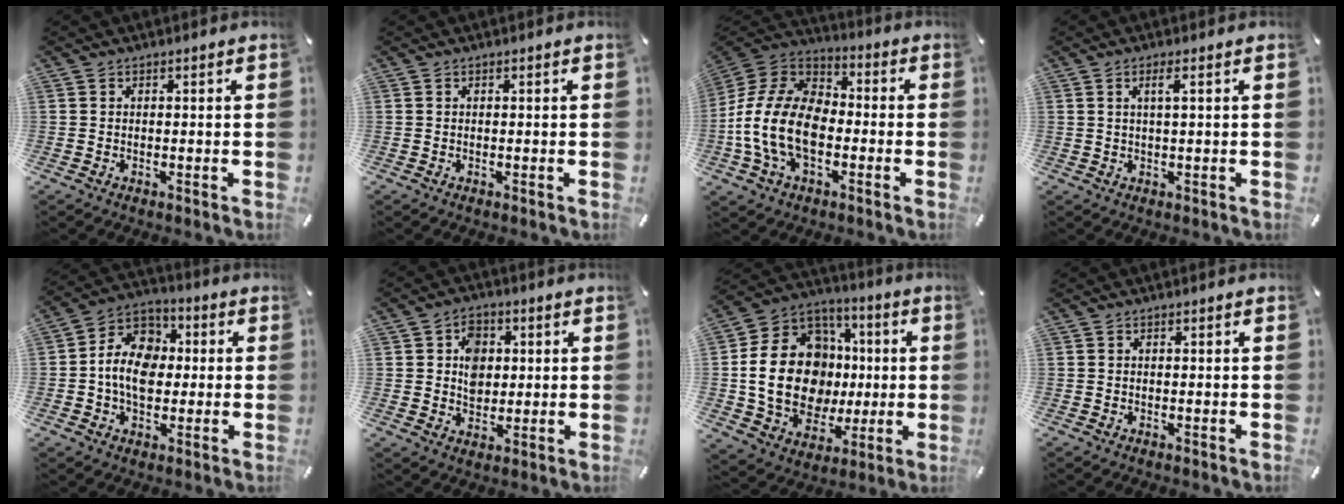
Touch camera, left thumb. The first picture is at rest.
{"total": 0.0}
{"total": 16.5, "force": [-5.3, 10.7, 11.3], "torque": [-0.250, 0.028, -0.099]}
{"total": 2.9, "force": [1.0, 0.3, 2.7], "torque": [-0.054, 0.000, 0.015]}
{"total": 11.4, "force": [-1.7, 9.0, 6.7], "torque": [-0.134, 0.020, -0.034]}
{"total": 6.8, "force": [1.1, 5.8, 3.4], "torque": [-0.044, 0.002, 0.017]}
{"total": 21.7, "force": [-0.3, 17.2, 13.3], "torque": [-0.272, 0.004, 0.006]}
{"total": 0.0}